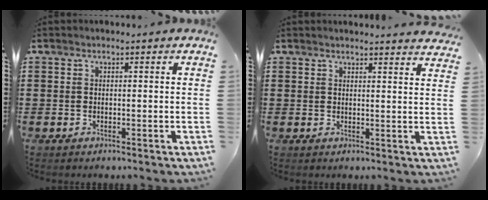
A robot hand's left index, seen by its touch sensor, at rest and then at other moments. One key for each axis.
{"total": 2.2, "fx": 2.2, "fy": -0.2, "fz": 0.3, "tx": -0.005, "ty": -0.008, "tz": 0.040}